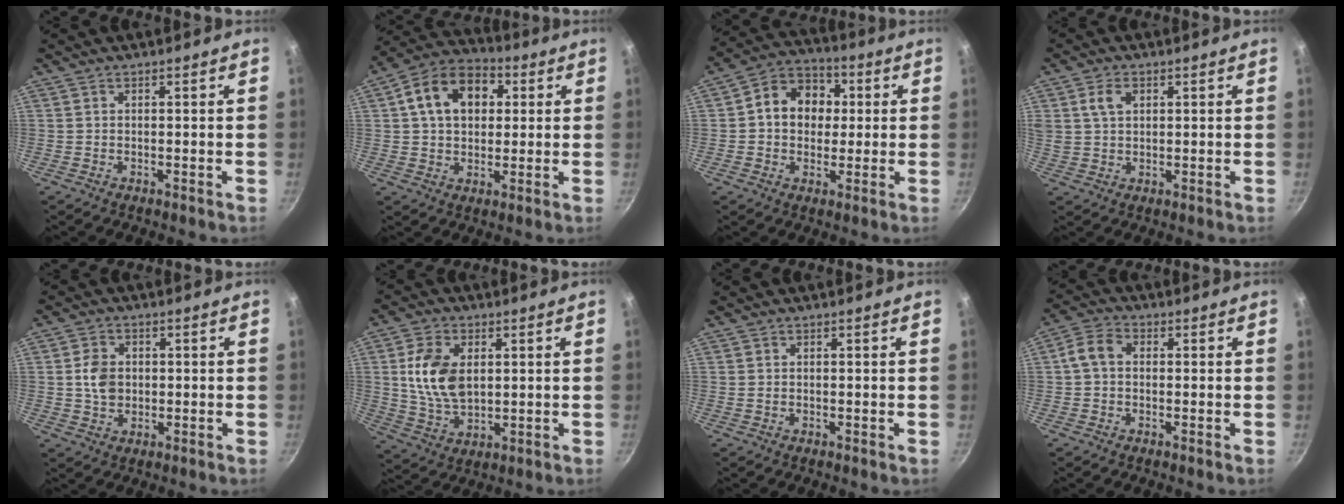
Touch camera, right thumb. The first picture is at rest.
{"total": 13.8, "force": [3.4, 9.9, 9.0], "torque": [-0.126, 0.019, 0.040]}
{"total": 11.6, "force": [1.4, 9.5, 6.5], "torque": [-0.066, 0.018, 0.003]}
{"total": 4.6, "force": [1.7, 3.2, 2.9], "torque": [-0.042, -0.001, 0.032]}
{"total": 5.5, "force": [0.3, 4.4, 3.4], "torque": [-0.049, 0.002, 0.002]}
{"total": 11.5, "force": [1.9, 7.4, 8.6], "torque": [-0.149, -0.013, 0.043]}
{"total": 0.0}
{"total": 4.8, "force": [0.1, 3.7, 3.1], "torque": [-0.059, 0.018, -0.012]}